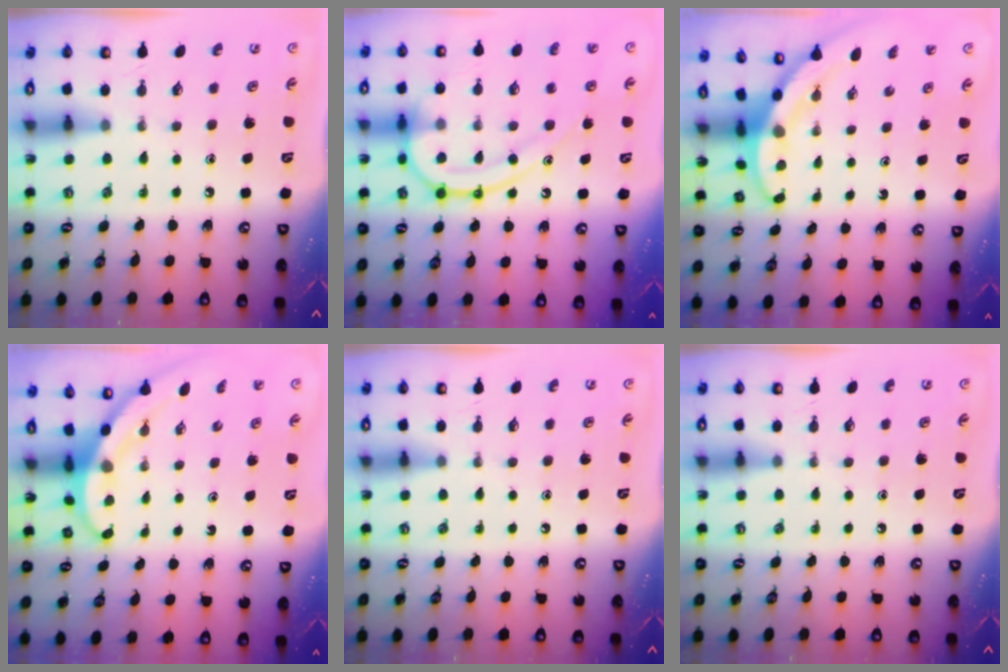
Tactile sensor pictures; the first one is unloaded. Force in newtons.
{"total": 16.0, "press": 16.0, "slide": 1.5}
{"total": 3.5, "press": 3.5, "slide": 0.1}
{"total": 3.1, "press": 3.1, "slide": 0.2}
{"total": 0.0}
{"total": 0.0}